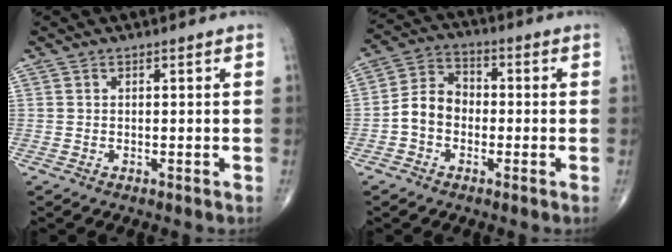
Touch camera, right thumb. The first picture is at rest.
{"total": 7.5, "force": [-1.7, 5.9, 4.3], "torque": [-0.065, 0.032, -0.046]}